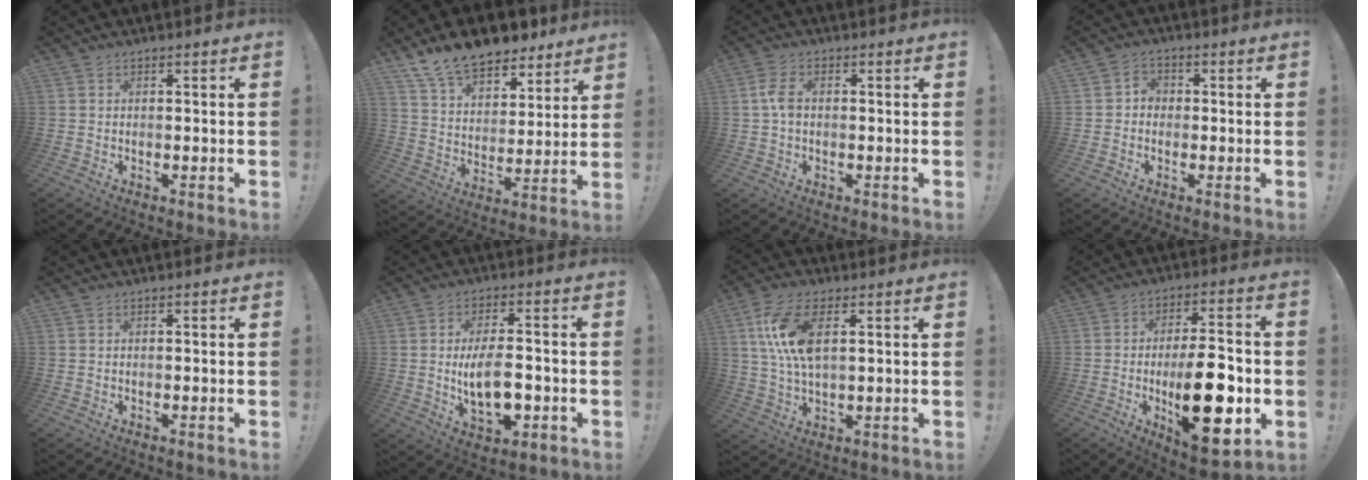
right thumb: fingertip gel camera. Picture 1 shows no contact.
{"total": 14.9, "force": [12.5, 6.5, 4.9], "torque": [-0.091, -0.096, 0.228]}
{"total": 4.8, "force": [-0.1, 2.8, 3.9], "torque": [-0.086, 0.008, -0.002]}
{"total": 3.4, "force": [-1.1, 2.8, 1.4], "torque": [-0.027, 0.012, -0.019]}
{"total": 0.0}
{"total": 13.3, "force": [-1.9, 6.5, 11.4], "torque": [-0.187, -0.003, -0.037]}
{"total": 11.6, "force": [3.5, 5.1, 9.8], "torque": [-0.207, -0.010, 0.064]}
{"total": 22.2, "force": [-4.3, 9.0, 19.9], "torque": [-0.307, 0.006, -0.059]}